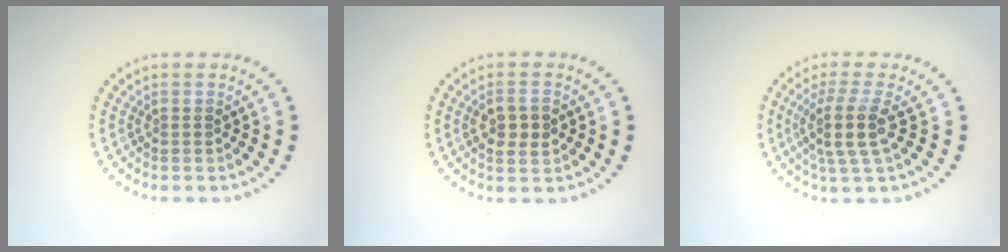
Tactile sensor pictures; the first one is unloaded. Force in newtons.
{"total": 2.7, "press": 2.7, "slide": 0.3}
{"total": 3.7, "press": 2.9, "slide": 2.3}